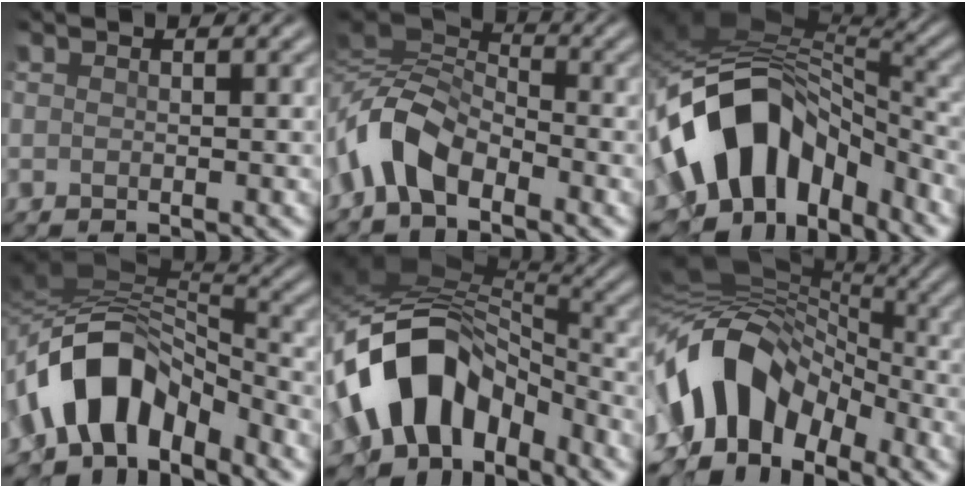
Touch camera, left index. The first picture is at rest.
{"total": 5.6, "force": [-2.5, 3.1, 3.9], "torque": [-0.083, 0.011, -0.062]}
{"total": 12.7, "force": [-4.0, 8.3, 8.7], "torque": [-0.159, 0.011, -0.074]}
{"total": 8.9, "force": [-3.7, 5.0, 6.4], "torque": [-0.108, 0.015, -0.067]}
{"total": 11.1, "force": [-4.0, 7.2, 7.4], "torque": [-0.125, 0.026, -0.080]}
{"total": 10.7, "force": [-4.1, 7.3, 6.7], "torque": [-0.116, 0.021, -0.087]}